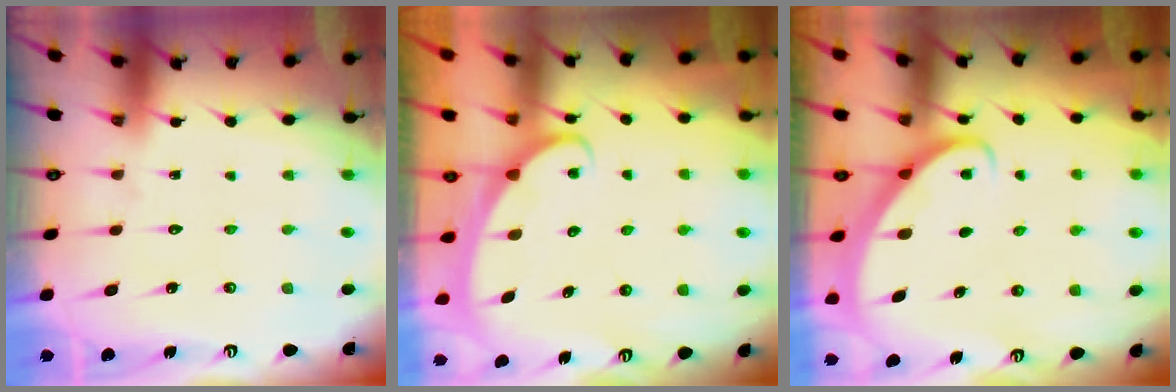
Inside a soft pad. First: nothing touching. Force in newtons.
{"total": 2.4, "press": 2.3, "slide": 0.4}
{"total": 2.8, "press": 2.8, "slide": 0.2}